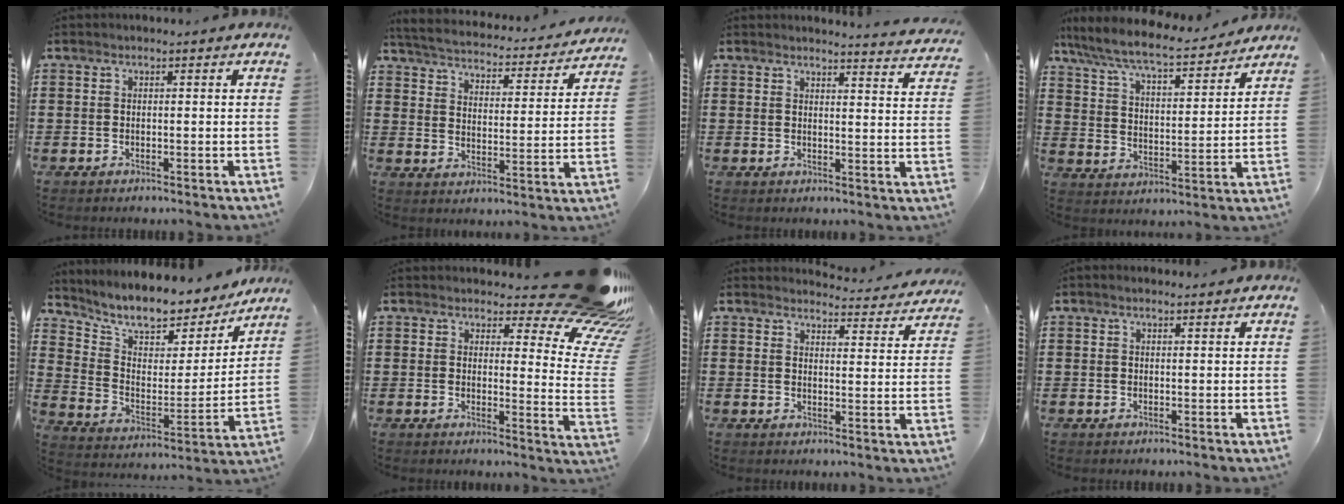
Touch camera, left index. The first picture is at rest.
{"total": 3.6, "force": [3.5, 0.0, 0.4], "torque": [-0.032, -0.031, 0.052]}
{"total": 3.2, "force": [3.1, -0.5, 0.5], "torque": [-0.013, -0.022, 0.053]}
{"total": 7.6, "force": [6.9, 0.6, 3.1], "torque": [-0.090, -0.041, 0.115]}
{"total": 8.8, "force": [8.0, 2.4, 2.6], "torque": [-0.070, -0.063, 0.132]}
{"total": 10.6, "force": [8.1, 2.1, 6.6], "torque": [-0.098, -0.062, 0.141]}
{"total": 3.7, "force": [3.7, 0.4, 0.3], "torque": [-0.007, -0.030, 0.060]}
{"total": 0.6, "force": [0.5, 0.2, 0.3], "torque": [-0.008, 0.001, 0.009]}